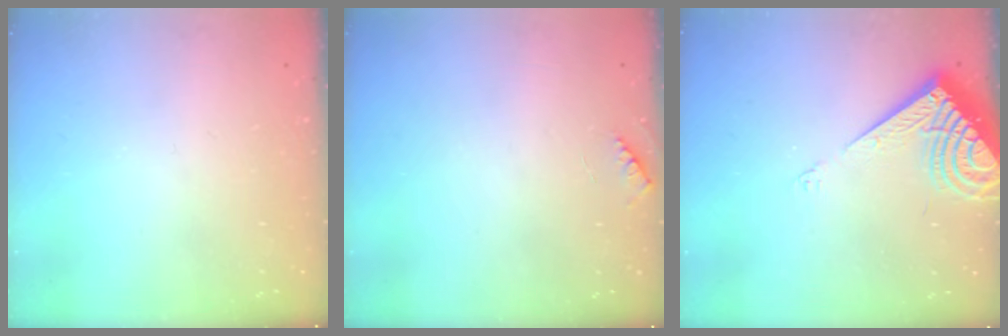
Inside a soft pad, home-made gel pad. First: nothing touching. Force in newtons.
{"total": 3.4, "press": 3.4, "slide": 0.4}
{"total": 8.9, "press": 8.9, "slide": 1.3}